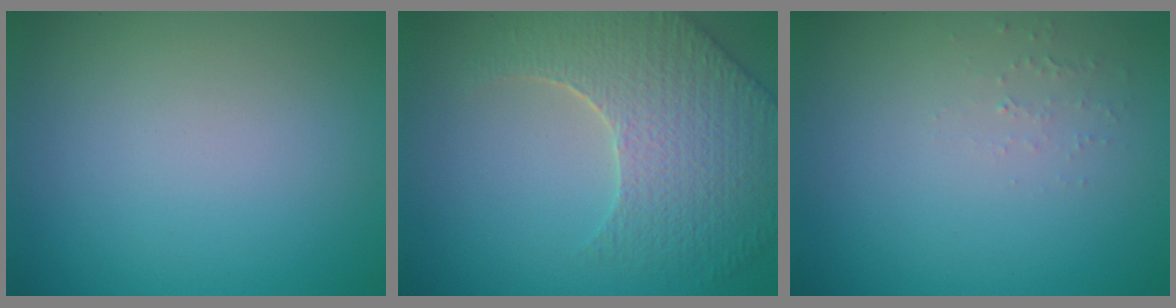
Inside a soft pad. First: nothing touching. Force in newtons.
{"total": 6.6, "press": 5.4, "slide": 3.8}
{"total": 0.8, "press": 0.8, "slide": 0.3}